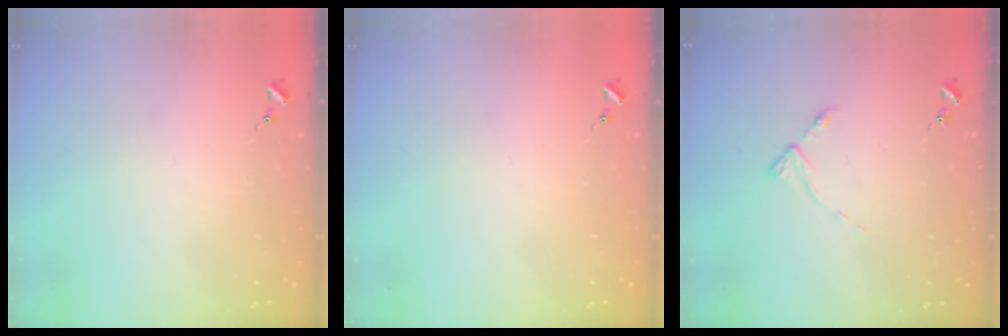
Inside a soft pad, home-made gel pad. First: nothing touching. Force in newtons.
{"total": 0.0}
{"total": 3.5, "press": 3.5, "slide": 0.6}